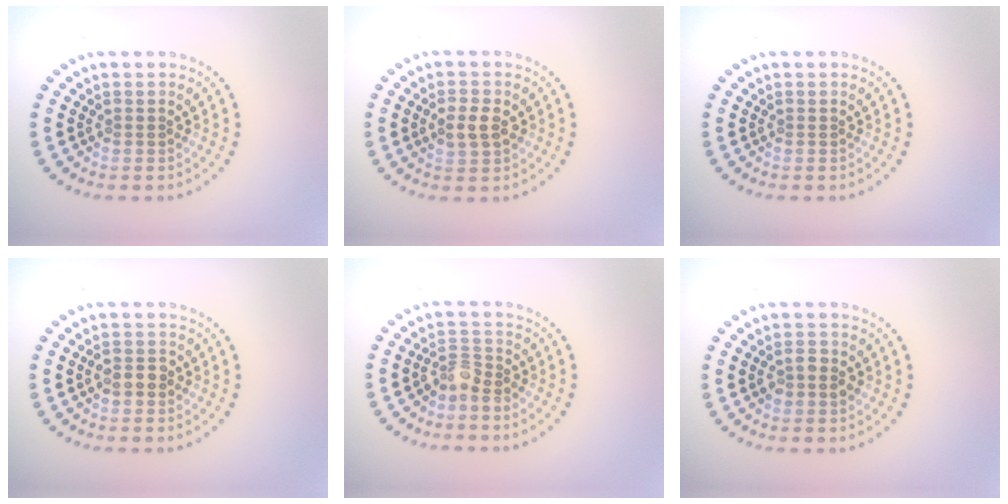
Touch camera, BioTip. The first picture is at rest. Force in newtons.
{"total": 2.6, "press": 2.6, "slide": 0.2}
{"total": 0.0}
{"total": 1.8, "press": 1.8, "slide": 0.3}
{"total": 2.1, "press": 1.6, "slide": 1.4}
{"total": 1.7, "press": 1.7, "slide": 0.2}